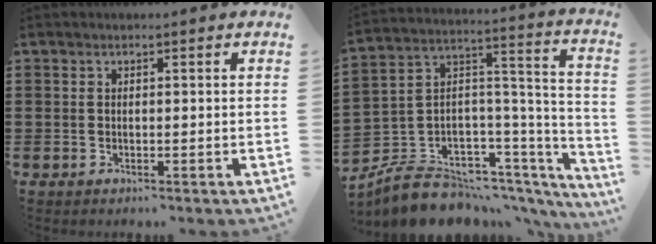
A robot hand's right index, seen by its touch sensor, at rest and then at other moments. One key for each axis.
{"total": 7.7, "fx": -6.3, "fy": 4.1, "fz": 1.3, "tx": -0.039, "ty": -0.003, "tz": -0.118}